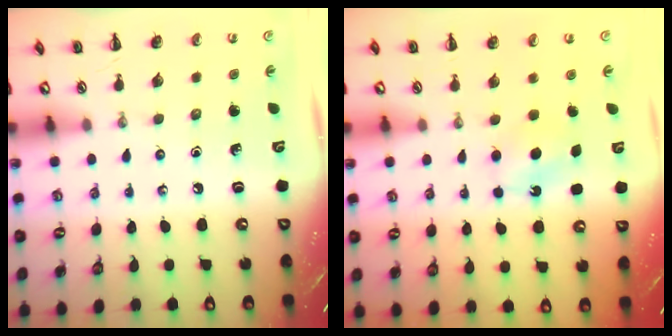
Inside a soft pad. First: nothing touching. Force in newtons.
{"total": 5.3, "press": 5.1, "slide": 1.3}